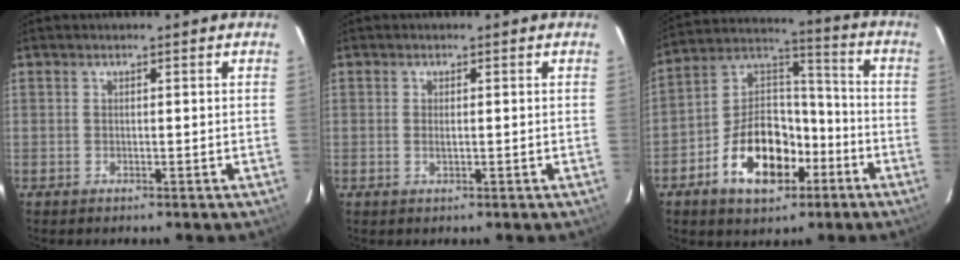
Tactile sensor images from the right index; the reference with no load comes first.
{"total": 1.0, "force": [-0.1, 0.4, 0.9], "torque": [-0.019, 0.000, -0.001]}
{"total": 16.0, "force": [-7.4, 9.5, 10.5], "torque": [-0.204, 0.036, -0.117]}